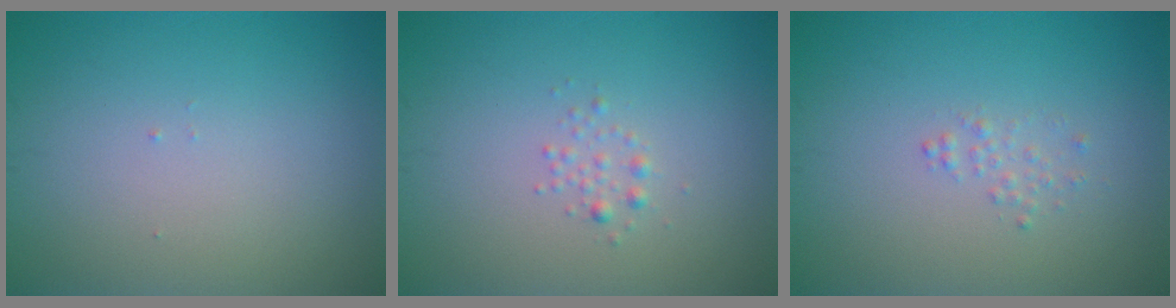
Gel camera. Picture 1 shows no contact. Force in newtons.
{"total": 0.9, "press": 0.9, "slide": 0.0}
{"total": 0.9, "press": 0.9, "slide": 0.0}